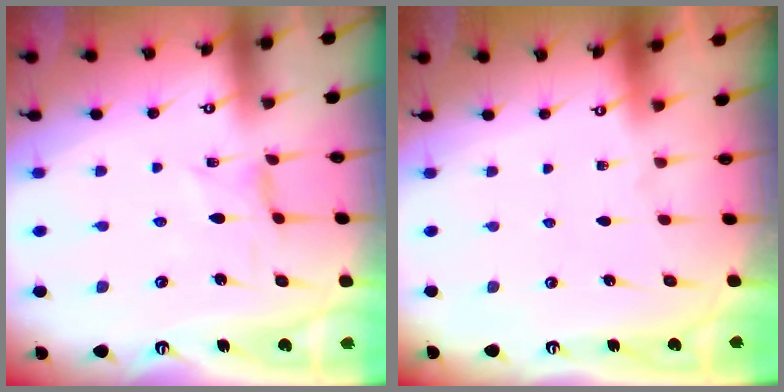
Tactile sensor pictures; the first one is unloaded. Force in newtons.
{"total": 0.0}